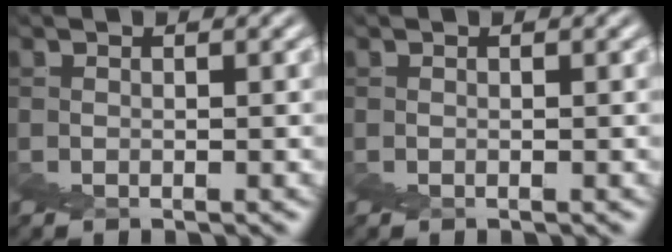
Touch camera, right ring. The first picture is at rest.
{"total": 0.0}